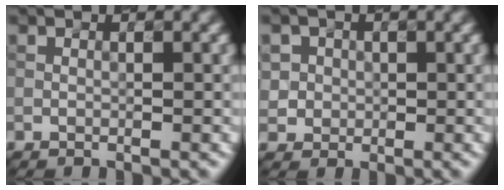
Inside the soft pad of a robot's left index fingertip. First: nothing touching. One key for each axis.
{"total": 3.2, "fx": 0.8, "fy": 3.0, "fz": 0.9, "tx": -0.016, "ty": 0.004, "tz": 0.023}